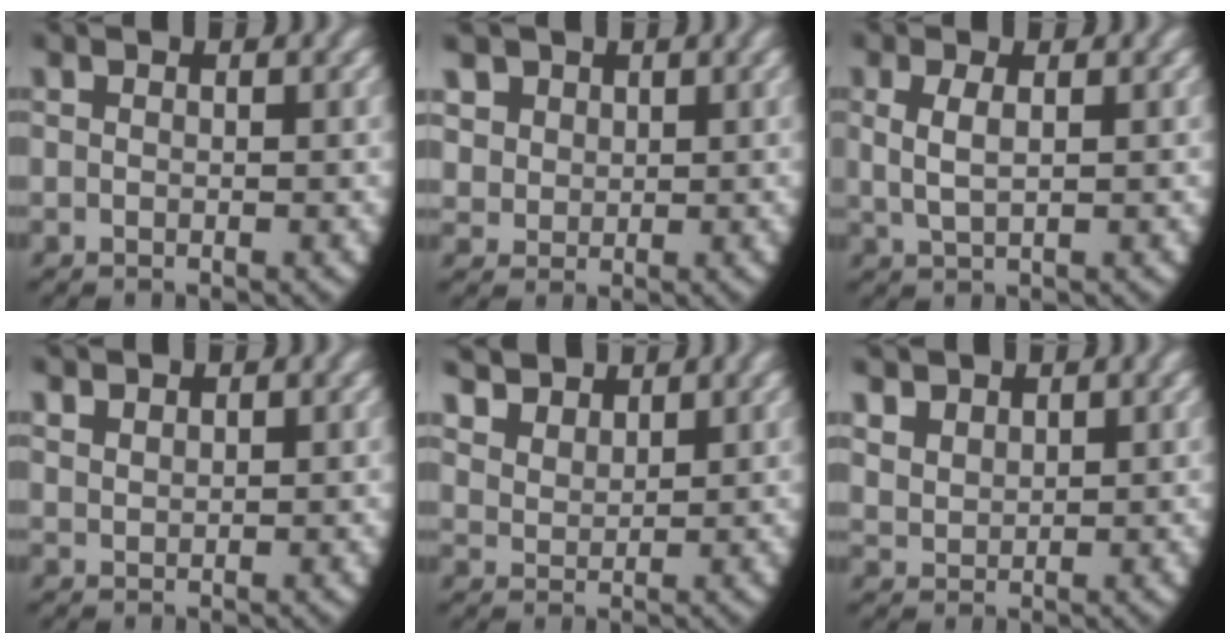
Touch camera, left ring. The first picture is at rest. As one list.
[{"total": 5.4, "force": [2.0, 4.4, 2.3], "torque": [-0.068, -0.007, 0.042]}, {"total": 2.6, "force": [0.7, 1.4, 2.1], "torque": [-0.053, -0.001, 0.017]}, {"total": 1.5, "force": [1.5, 0.3, 0.2], "torque": [-0.005, 0.000, 0.037]}, {"total": 3.9, "force": [3.0, 2.1, 1.4], "torque": [-0.036, -0.005, 0.061]}, {"total": 2.9, "force": [2.1, 1.8, 1.0], "torque": [-0.030, -0.004, 0.050]}]